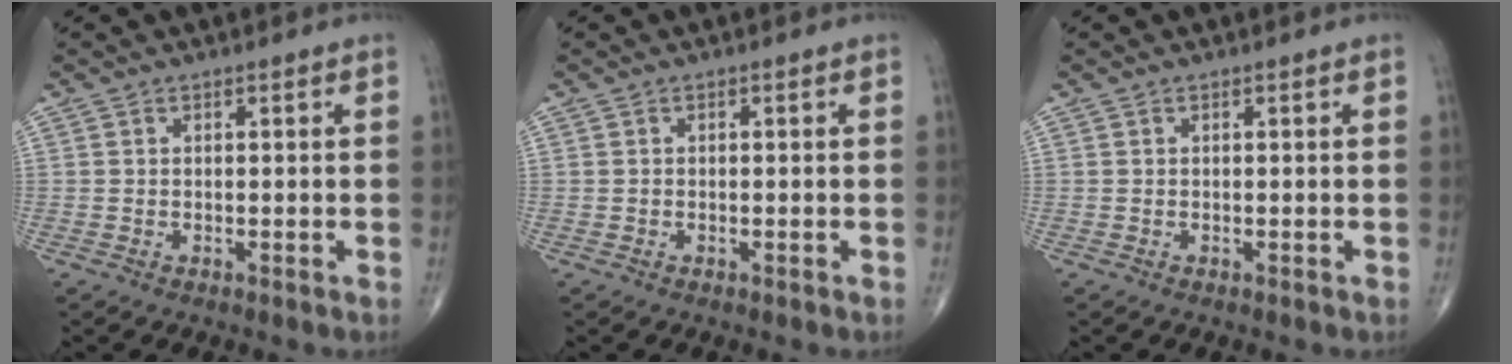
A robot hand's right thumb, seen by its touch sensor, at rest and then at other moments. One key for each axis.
{"total": 0.0}
{"total": 0.0}